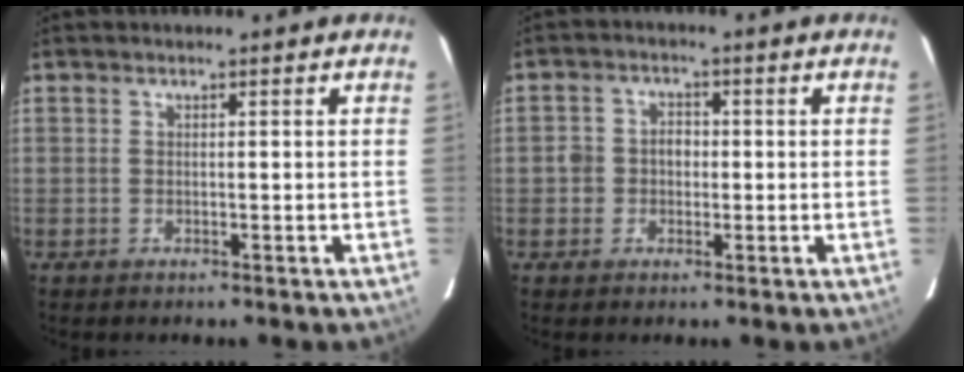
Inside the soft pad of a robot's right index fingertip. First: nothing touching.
{"total": 4.0, "force": [-0.9, 3.6, 1.3], "torque": [-0.026, 0.012, -0.017]}